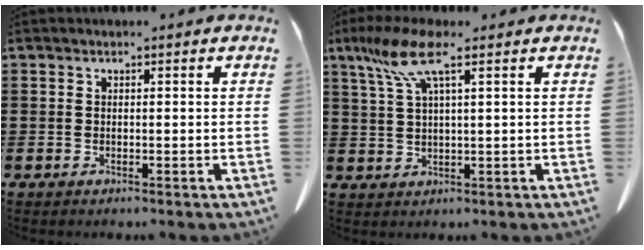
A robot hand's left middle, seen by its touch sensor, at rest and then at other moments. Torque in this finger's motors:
{"motor_torque": [1.36, -0.03, 0.66, 0.14]}